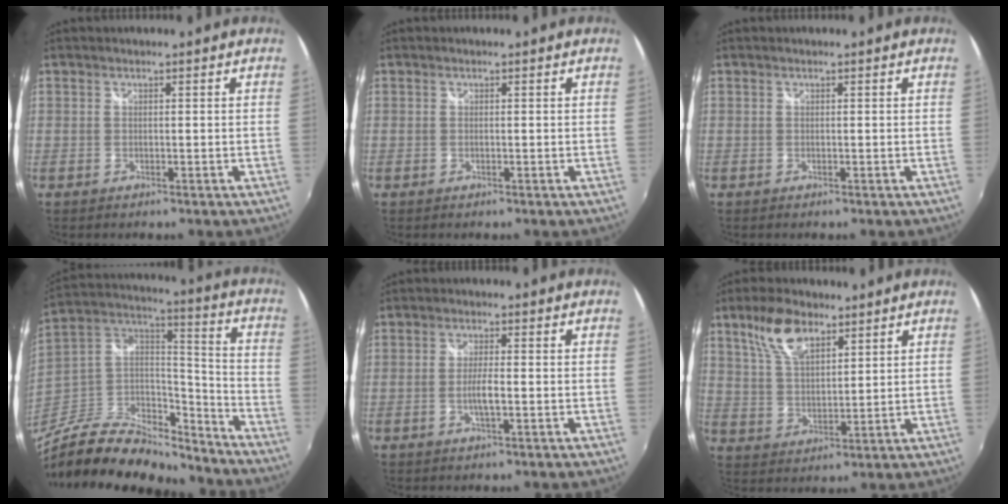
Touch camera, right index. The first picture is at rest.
{"total": 0.0}
{"total": 0.0}
{"total": 27.1, "force": [-21.5, 10.3, 12.9], "torque": [-0.266, 0.016, -0.349]}
{"total": 3.0, "force": [-0.8, 0.3, 2.8], "torque": [-0.054, -0.004, -0.016]}
{"total": 9.4, "force": [5.7, 4.4, 6.1], "torque": [-0.119, 0.018, 0.114]}